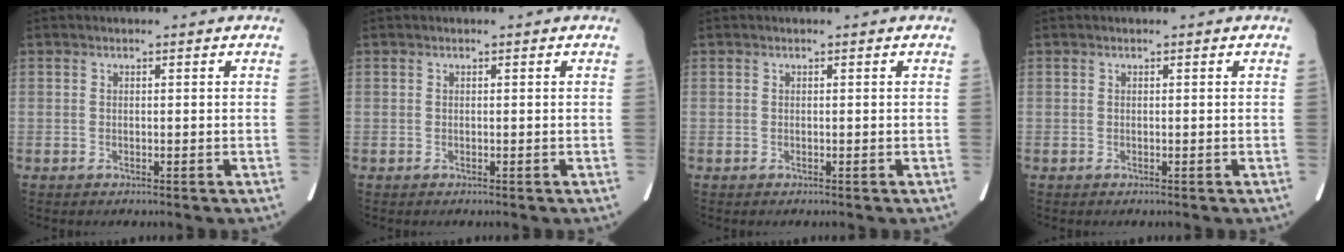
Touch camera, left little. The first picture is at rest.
{"total": 0.0}
{"total": 0.0}
{"total": 0.0}